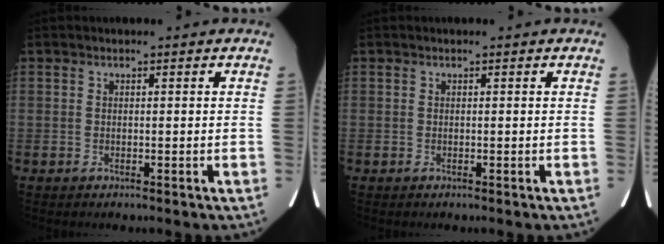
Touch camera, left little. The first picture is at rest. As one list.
[{"total": 0.0}]